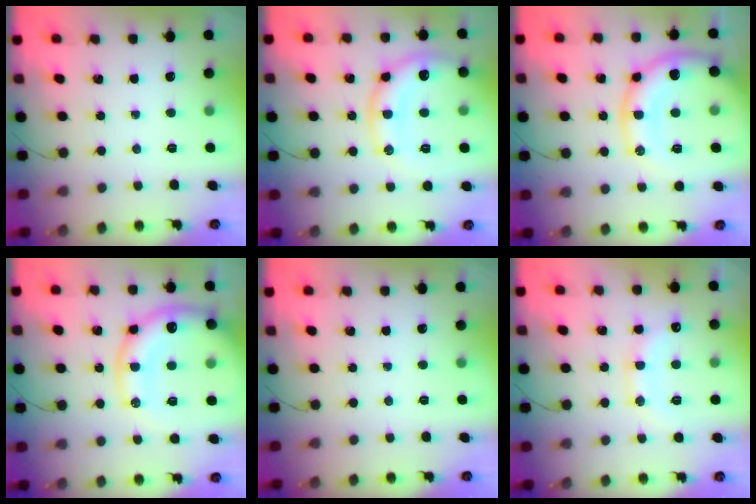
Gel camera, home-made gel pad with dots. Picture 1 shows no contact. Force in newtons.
{"total": 14.0, "press": 13.9, "slide": 1.6}
{"total": 18.5, "press": 18.4, "slide": 1.5}
{"total": 22.1, "press": 21.7, "slide": 4.4}
{"total": 0.0}
{"total": 11.6, "press": 11.6, "slide": 1.0}